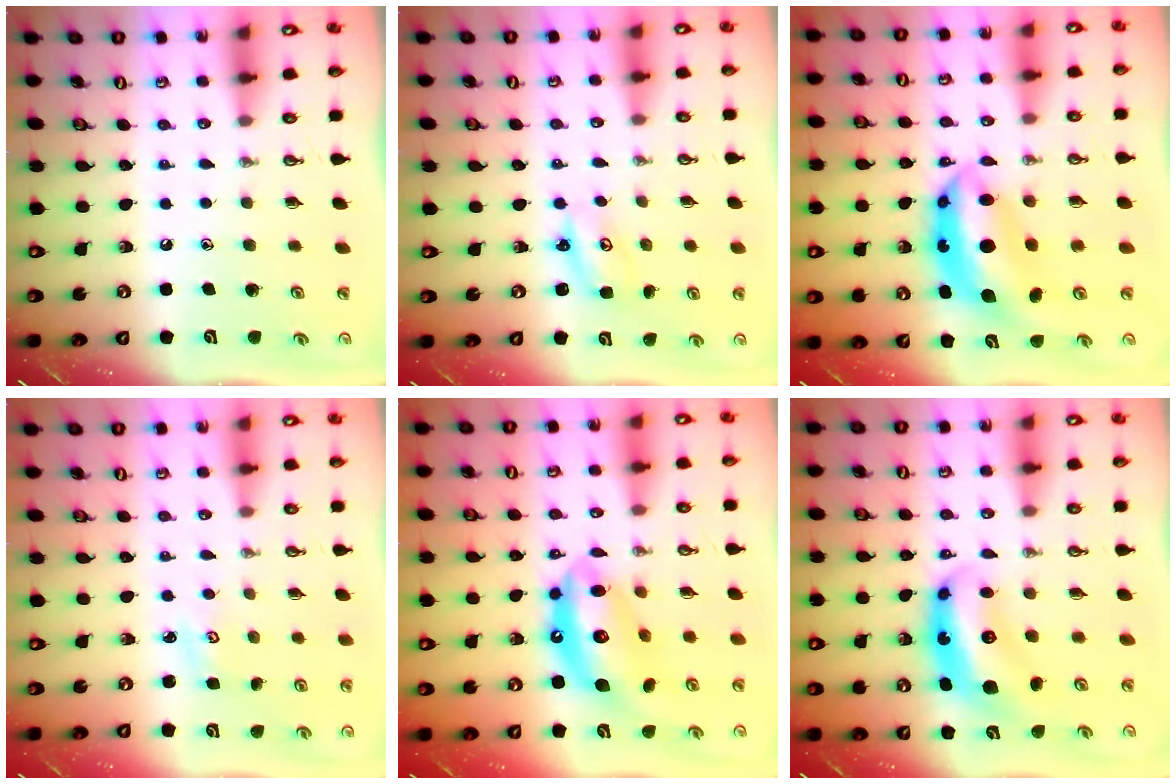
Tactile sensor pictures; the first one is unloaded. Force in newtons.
{"total": 2.7, "press": 2.7, "slide": 0.2}
{"total": 11.9, "press": 11.9, "slide": 1.1}
{"total": 2.3, "press": 2.3, "slide": 0.4}
{"total": 14.6, "press": 14.6, "slide": 1.2}
{"total": 8.2, "press": 8.1, "slide": 0.4}